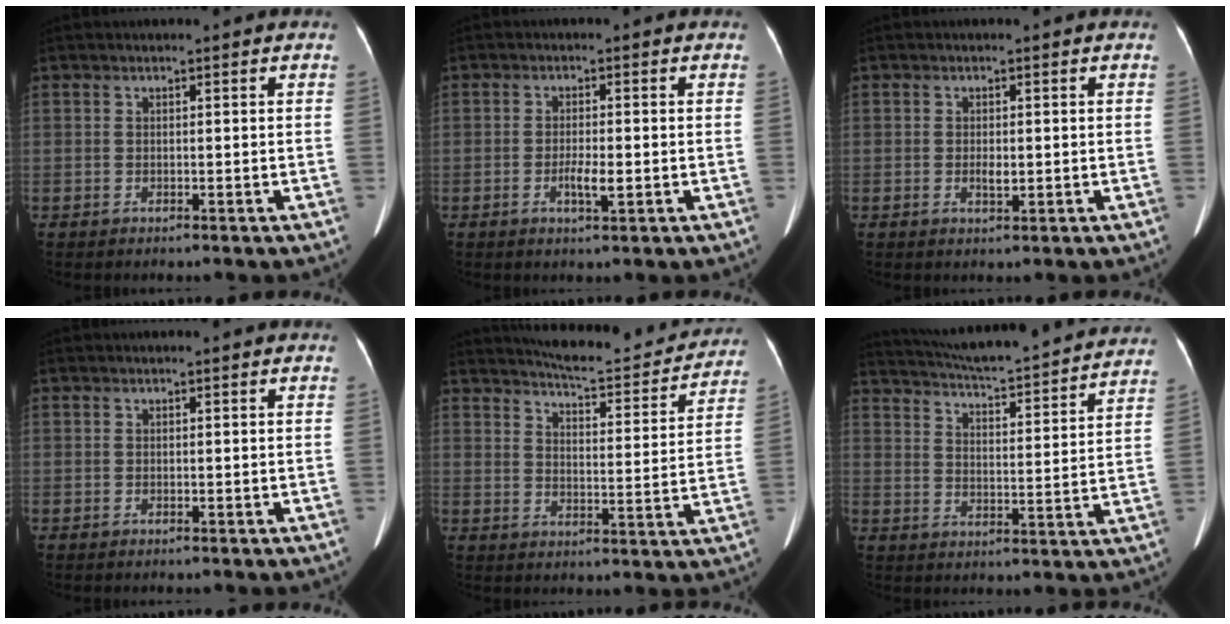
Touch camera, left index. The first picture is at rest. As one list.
[{"total": 3.1, "force": [-0.9, 0.7, 2.9], "torque": [-0.055, -0.002, -0.014]}, {"total": 1.7, "force": [-0.3, 0.7, 1.5], "torque": [-0.030, -0.003, -0.004]}, {"total": 0.0}, {"total": 15.2, "force": [14.4, 2.4, 4.2], "torque": [-0.053, -0.018, 0.179]}, {"total": 24.9, "force": [23.0, 2.1, 9.3], "torque": [-0.154, -0.026, 0.301]}]